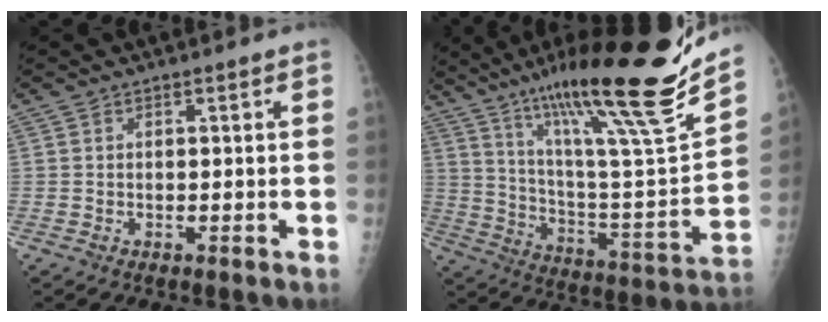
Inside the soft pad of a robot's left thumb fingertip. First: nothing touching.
{"total": 28.5, "force": [20.7, 2.2, 19.4], "torque": [-0.287, -0.099, 0.337]}